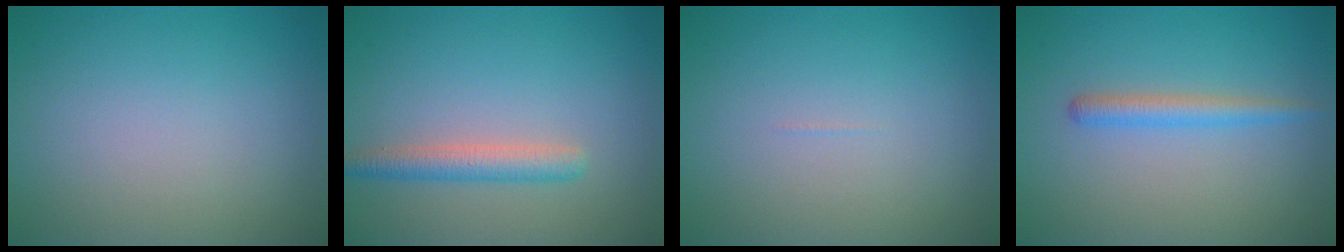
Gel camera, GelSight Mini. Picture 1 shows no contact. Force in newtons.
{"total": 2.6, "press": 2.6, "slide": 0.1}
{"total": 0.0}
{"total": 1.9, "press": 1.9, "slide": 0.0}